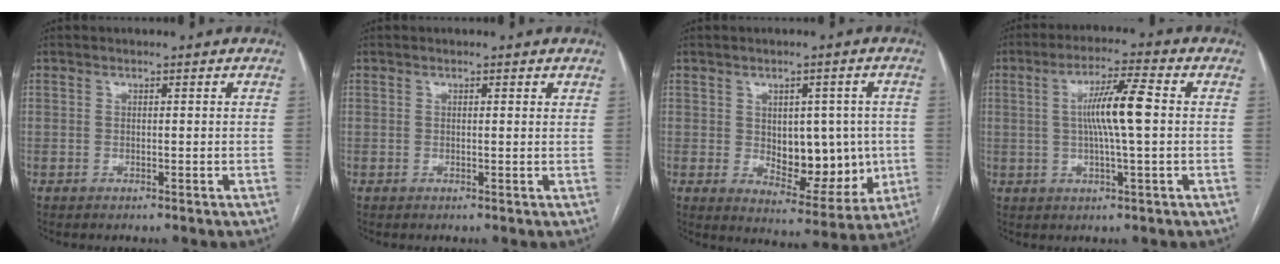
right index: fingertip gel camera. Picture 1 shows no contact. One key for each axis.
{"total": 0.8, "fx": 0.5, "fy": 0.2, "fz": 0.5, "tx": -0.007, "ty": 0.000, "tz": 0.002}
{"total": 11.0, "fx": -0.2, "fy": 6.2, "fz": 9.1, "tx": -0.110, "ty": 0.004, "tz": 0.018}
{"total": 8.4, "fx": 0.7, "fy": 0.2, "fz": 8.4, "tx": -0.153, "ty": 0.006, "tz": 0.009}